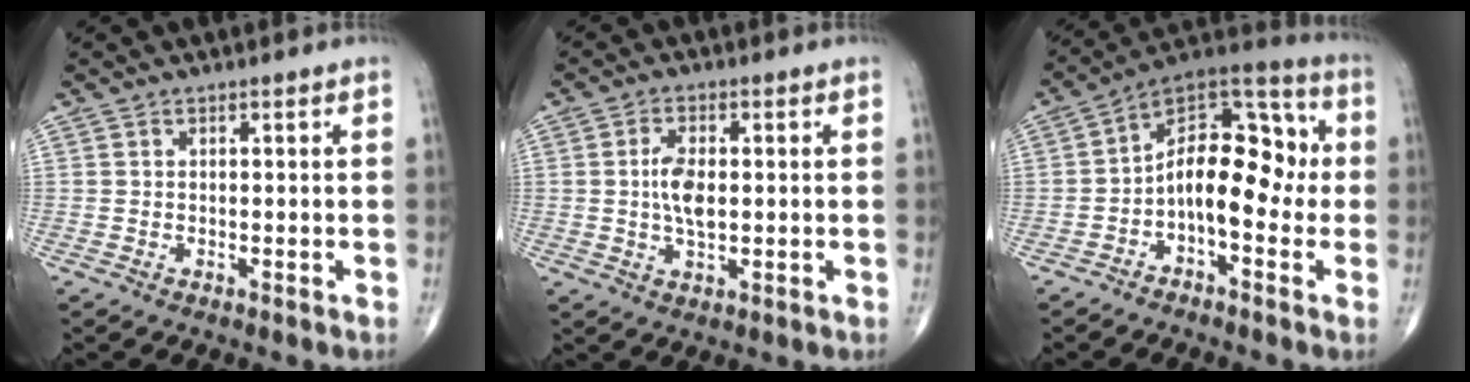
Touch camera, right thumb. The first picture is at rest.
{"total": 5.8, "force": [0.2, 2.9, 5.0], "torque": [-0.097, -0.001, 0.002]}
{"total": 15.2, "force": [-1.6, 8.2, 12.6], "torque": [-0.163, 0.052, -0.040]}